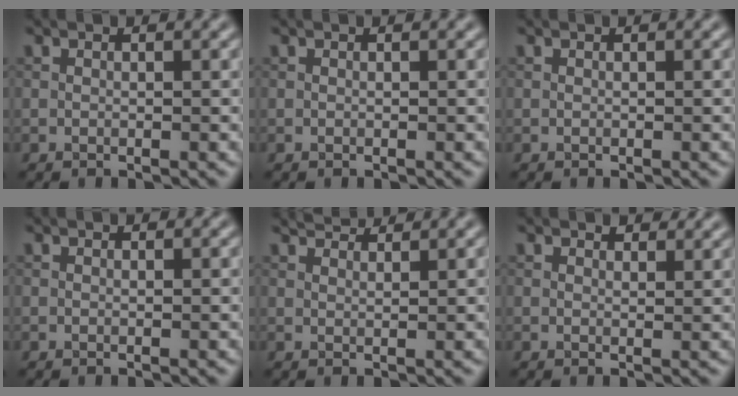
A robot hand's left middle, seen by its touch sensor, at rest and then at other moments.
{"total": 0.0}
{"total": 0.0}
{"total": 0.0}
{"total": 2.7, "force": [2.5, 0.4, 0.8], "torque": [-0.016, 0.001, 0.039]}
{"total": 1.9, "force": [1.6, 0.7, 0.6], "torque": [-0.012, -0.001, 0.024]}